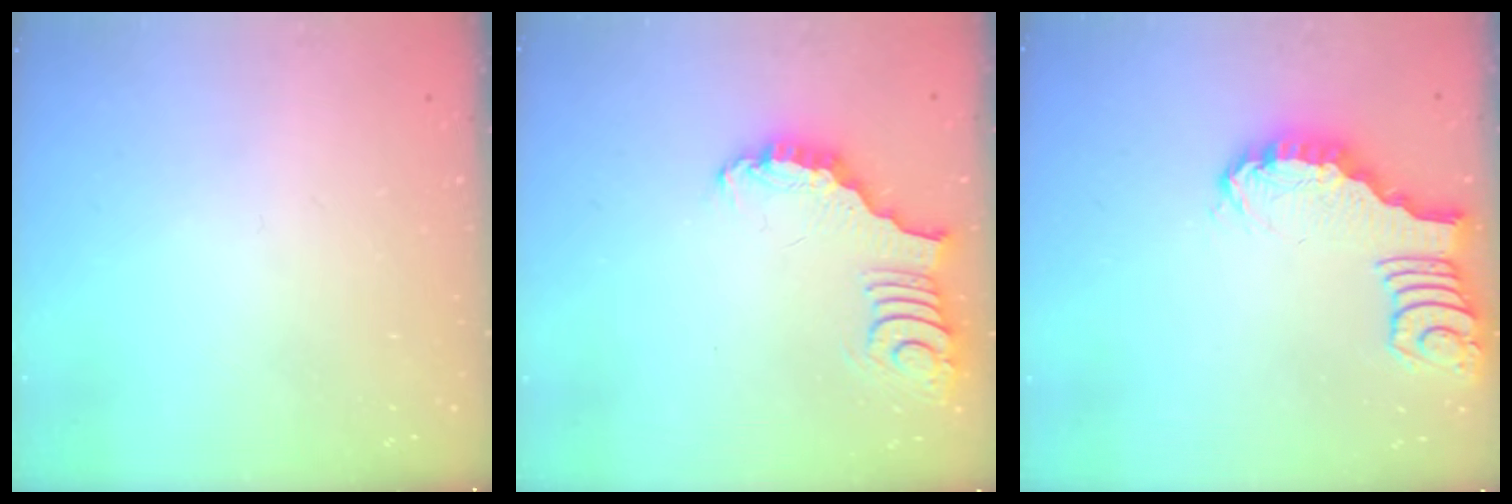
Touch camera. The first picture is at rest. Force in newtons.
{"total": 3.5, "press": 3.5, "slide": 0.5}
{"total": 2.5, "press": 2.5, "slide": 0.2}